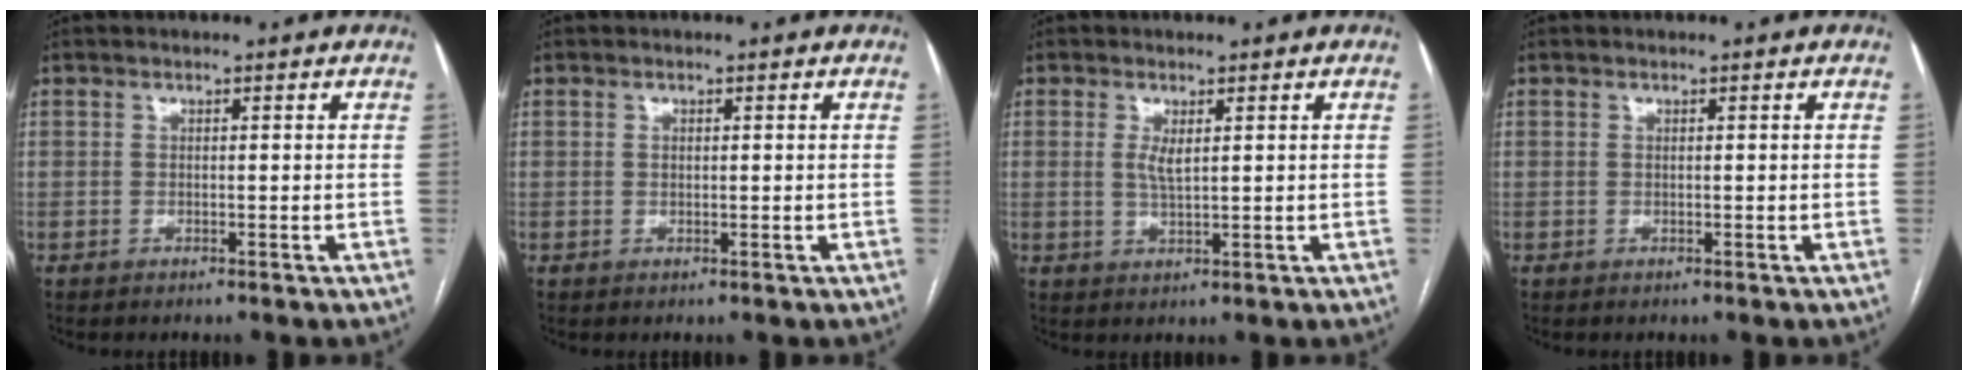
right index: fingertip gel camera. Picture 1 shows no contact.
{"total": 0.6, "force": [0.2, 0.4, 0.5], "torque": [-0.012, 0.000, 0.004]}
{"total": 2.6, "force": [0.7, 0.6, 2.4], "torque": [-0.052, -0.006, 0.017]}
{"total": 0.0}